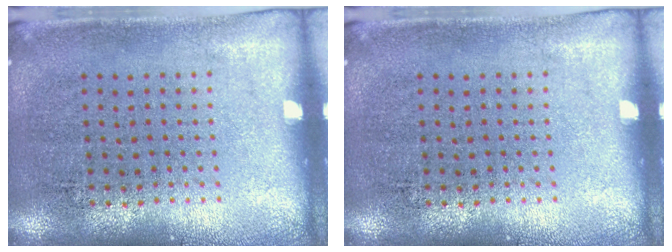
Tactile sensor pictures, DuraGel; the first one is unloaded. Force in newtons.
{"total": 0.0}